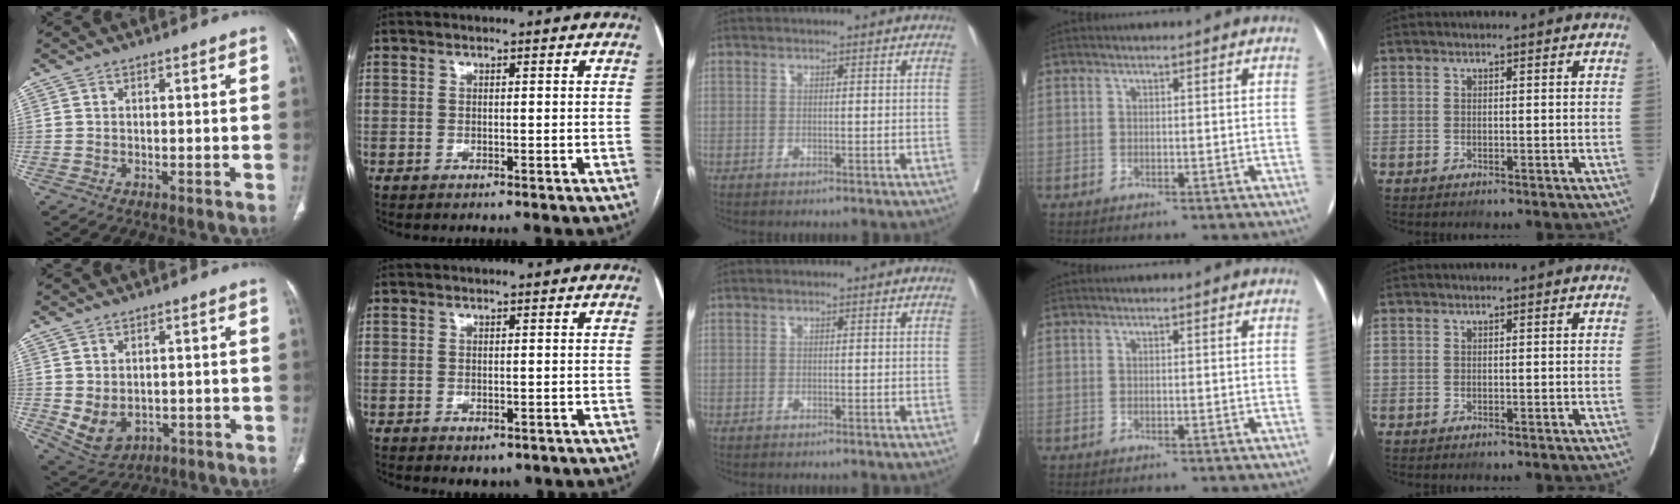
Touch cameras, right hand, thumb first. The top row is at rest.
{"thumb": {"total": 6.7, "force": [-0.9, 5.0, 4.5], "torque": [-0.071, 0.001, 0.009]}, "index": {"total": 2.6, "force": [-1.7, 1.6, 1.2], "torque": [-0.009, -0.001, -0.012]}}